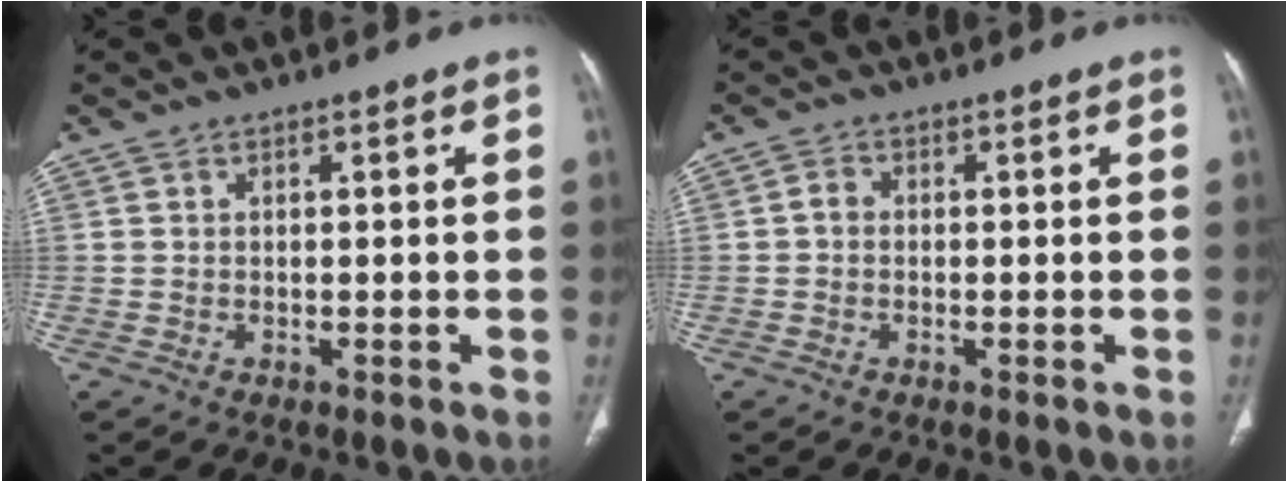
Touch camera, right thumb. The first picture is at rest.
{"total": 1.6, "force": [-0.3, 1.3, 0.9], "torque": [-0.010, 0.004, -0.010]}